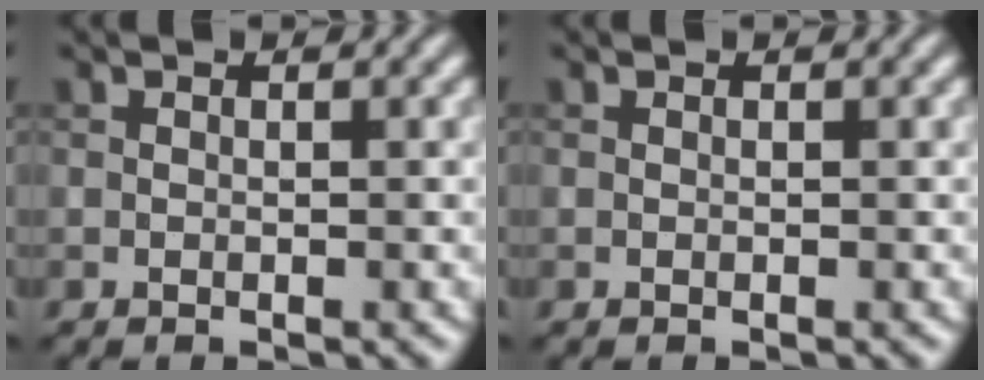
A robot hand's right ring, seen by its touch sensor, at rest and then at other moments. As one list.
[{"total": 0.0}]